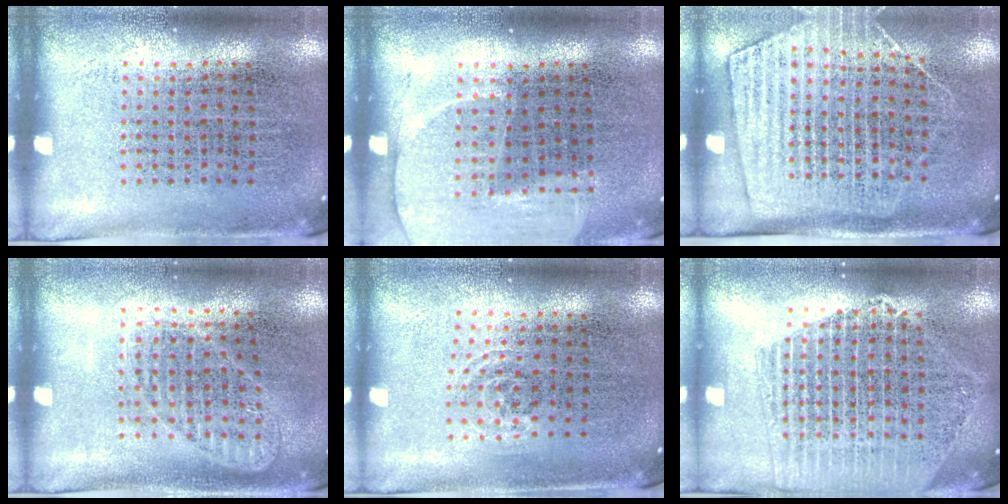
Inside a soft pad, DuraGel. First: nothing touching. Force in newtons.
{"total": 1.3, "press": 1.3, "slide": 0.3}
{"total": 1.9, "press": 1.6, "slide": 0.9}
{"total": 1.2, "press": 1.1, "slide": 0.3}
{"total": 0.8, "press": 0.5, "slide": 0.6}
{"total": 2.1, "press": 1.9, "slide": 0.9}